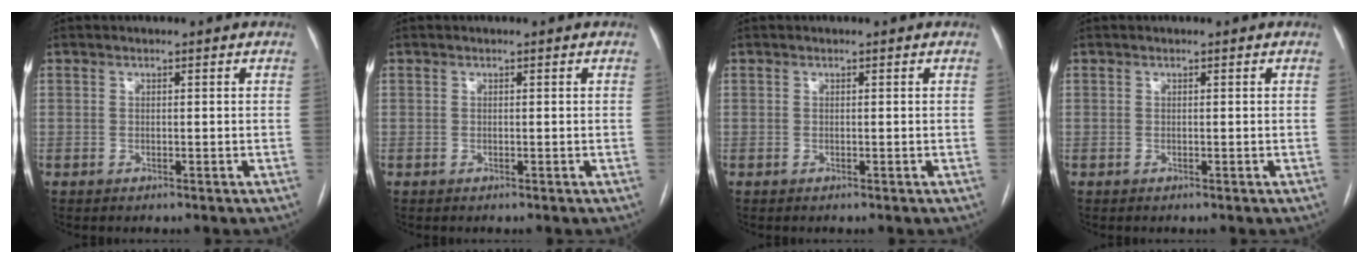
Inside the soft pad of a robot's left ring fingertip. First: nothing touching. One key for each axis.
{"total": 0.0}
{"total": 0.0}
{"total": 0.0}